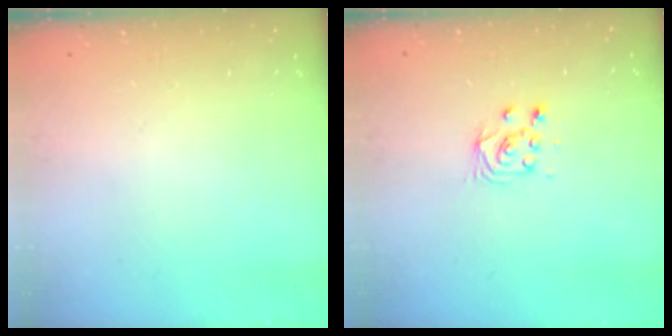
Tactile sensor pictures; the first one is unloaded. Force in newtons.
{"total": 6.1, "press": 6.1, "slide": 0.5}